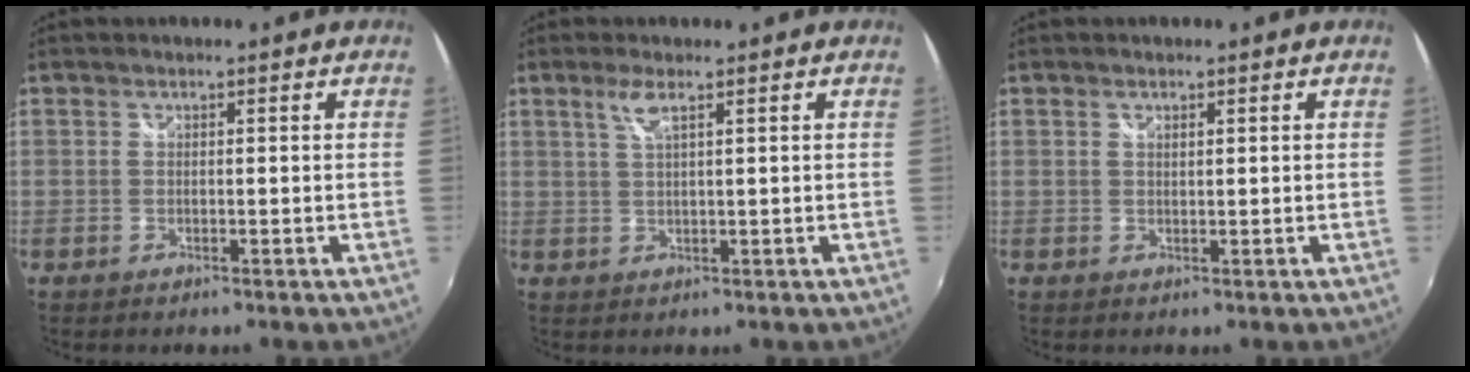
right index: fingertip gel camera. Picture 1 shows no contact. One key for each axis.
{"total": 2.7, "fx": 1.6, "fy": 0.2, "fz": 2.2, "tx": -0.045, "ty": 0.002, "tz": 0.032}
{"total": 0.7, "fx": 0.5, "fy": 0.3, "fz": 0.4, "tx": -0.006, "ty": 0.001, "tz": 0.008}